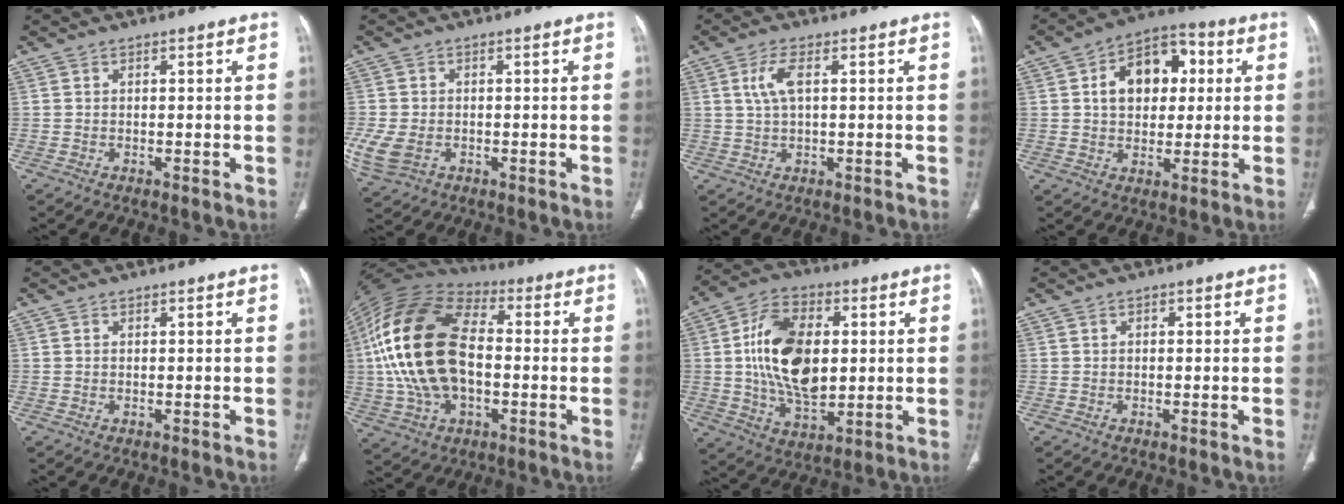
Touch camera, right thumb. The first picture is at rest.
{"total": 7.2, "force": [-1.7, 5.2, 4.8], "torque": [-0.118, -0.003, -0.024]}
{"total": 4.5, "force": [1.2, 1.7, 4.0], "torque": [-0.097, 0.008, 0.026]}
{"total": 13.6, "force": [2.9, 9.2, 9.6], "torque": [-0.109, 0.017, 0.039]}
{"total": 0.0}
{"total": 23.7, "force": [0.1, 14.0, 19.1], "torque": [-0.385, 0.016, 0.001]}
{"total": 17.5, "force": [1.8, 10.5, 13.9], "torque": [-0.228, -0.002, 0.036]}
{"total": 0.7, "force": [0.2, 0.5, 0.5], "torque": [-0.004, 0.002, 0.002]}